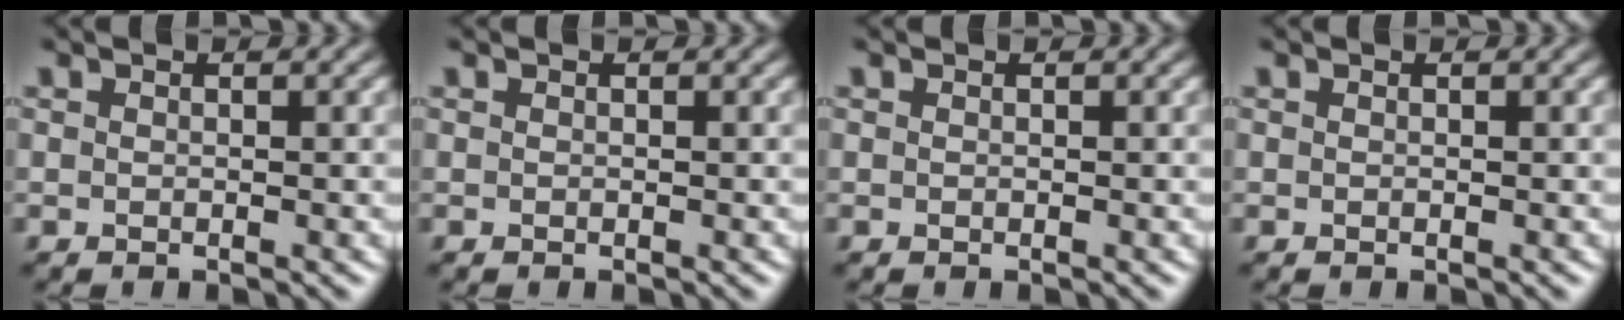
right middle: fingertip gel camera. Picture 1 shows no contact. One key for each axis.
{"total": 0.0}
{"total": 0.0}
{"total": 0.0}